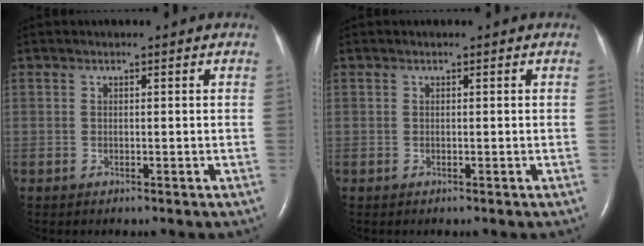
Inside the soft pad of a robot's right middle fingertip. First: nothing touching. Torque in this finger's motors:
{"motor_torque": [0.00, 0.00, -0.08, -0.10]}